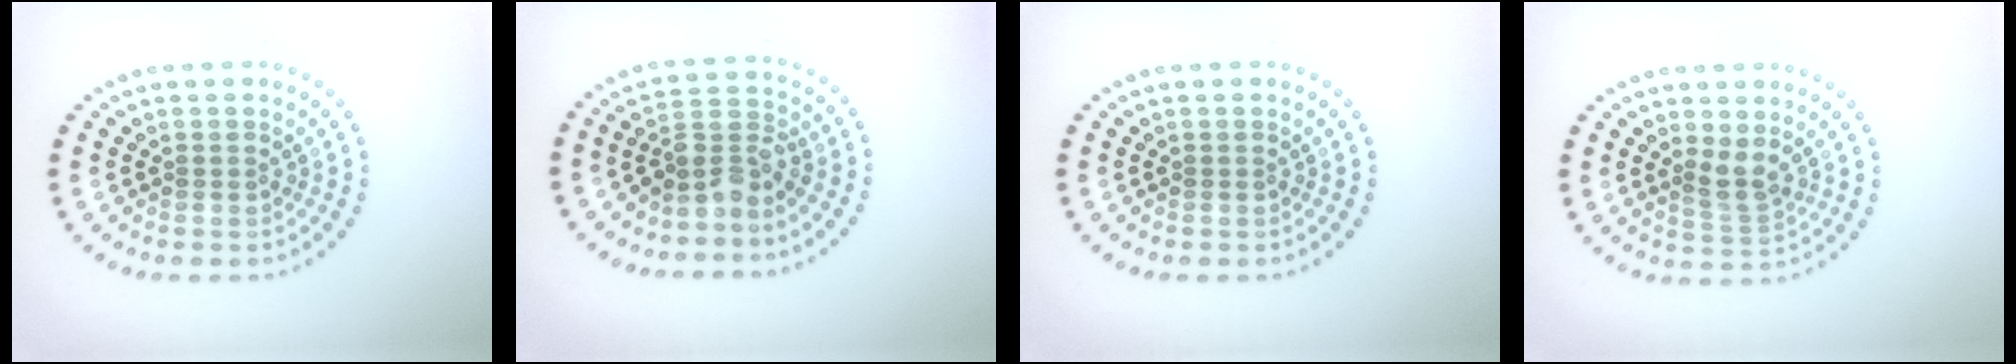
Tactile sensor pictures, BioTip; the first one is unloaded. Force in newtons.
{"total": 3.1, "press": 2.6, "slide": 1.8}
{"total": 0.0}
{"total": 2.2, "press": 1.7, "slide": 1.5}